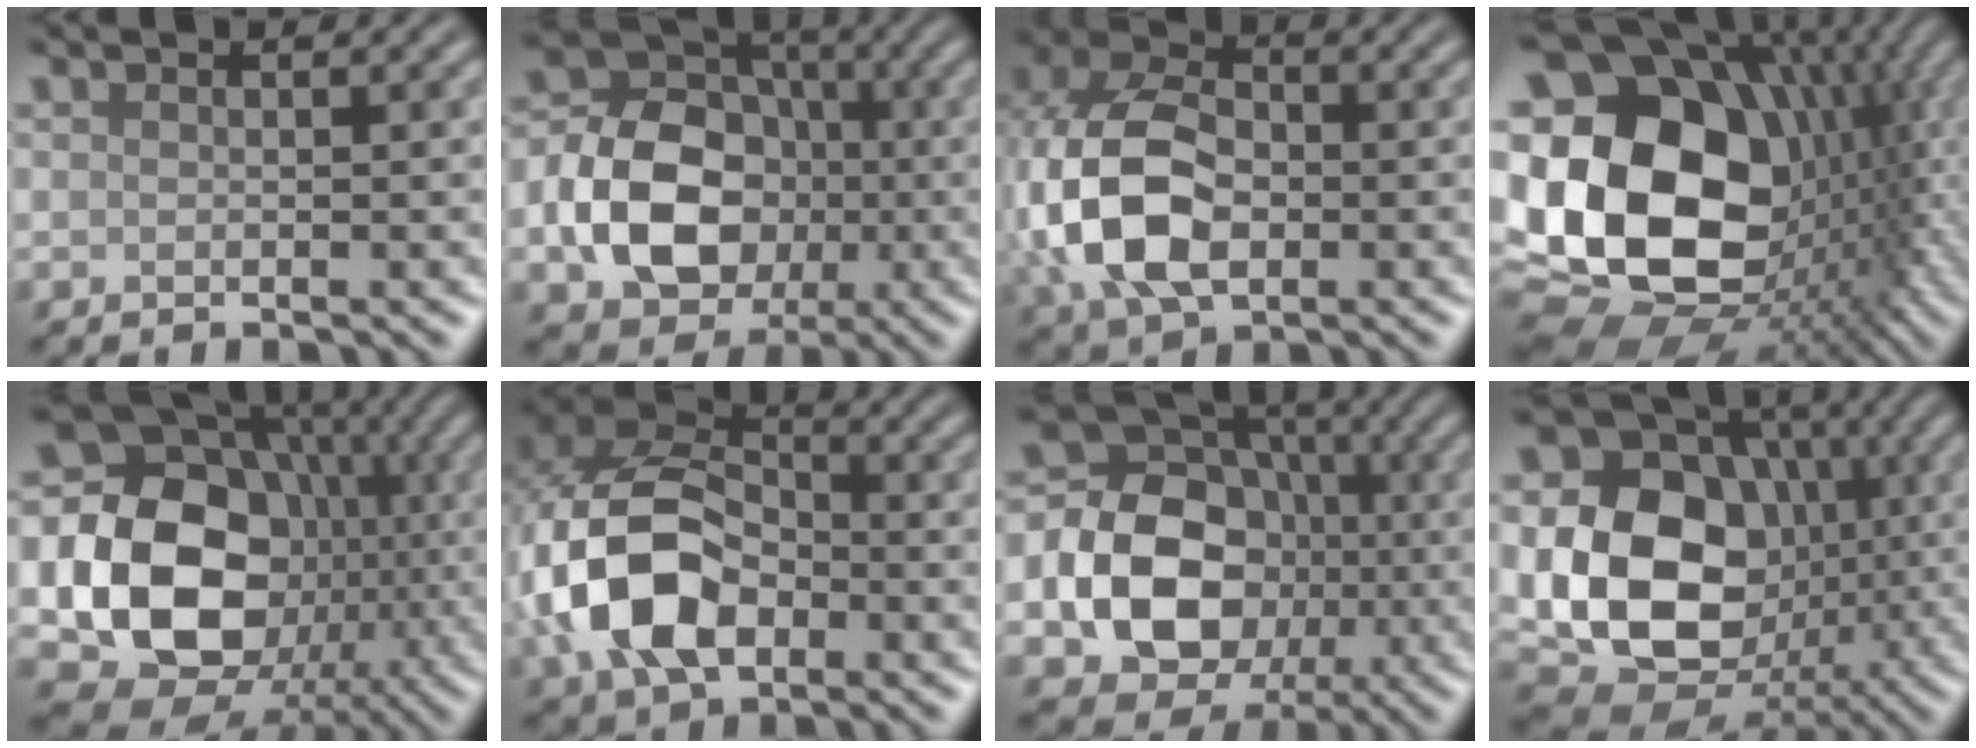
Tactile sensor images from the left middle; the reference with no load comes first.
{"total": 10.0, "force": [-2.2, 7.7, 5.9], "torque": [-0.103, 0.001, -0.047]}
{"total": 11.2, "force": [-1.3, 7.7, 7.9], "torque": [-0.201, -0.007, -0.034]}
{"total": 21.4, "force": [-0.2, 16.7, 13.4], "torque": [-0.275, -0.008, 0.027]}
{"total": 19.2, "force": [-1.7, 16.6, 9.5], "torque": [-0.164, -0.025, -0.044]}
{"total": 10.8, "force": [-2.4, 7.3, 7.5], "torque": [-0.178, -0.002, -0.056]}
{"total": 13.9, "force": [-1.9, 11.5, 7.5], "torque": [-0.134, -0.014, -0.046]}
{"total": 18.2, "force": [-0.8, 15.3, 9.9], "torque": [-0.190, -0.010, -0.028]}